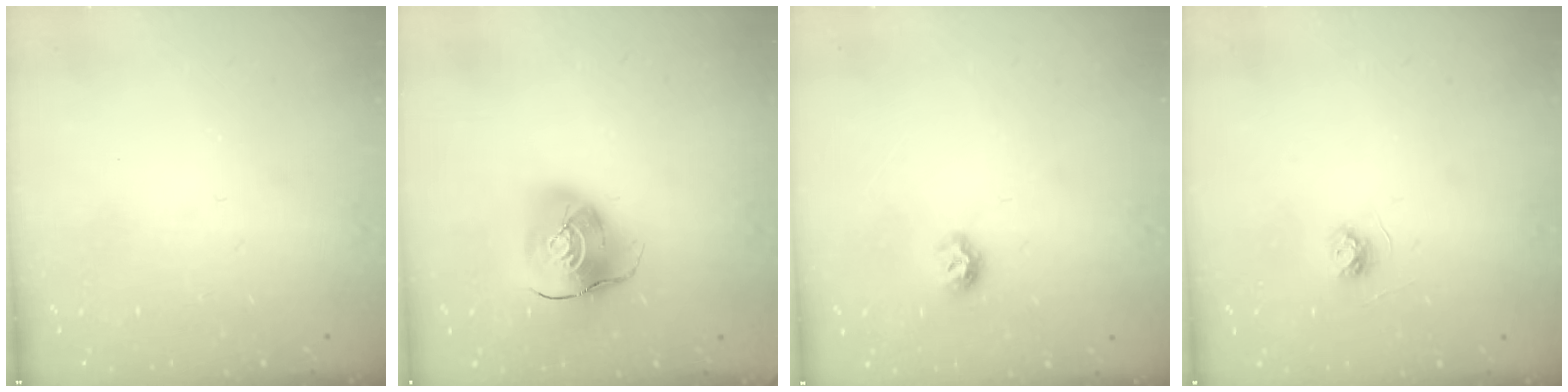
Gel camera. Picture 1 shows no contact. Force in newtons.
{"total": 10.6, "press": 10.5, "slide": 1.5}
{"total": 6.0, "press": 5.9, "slide": 0.8}
{"total": 3.7, "press": 3.6, "slide": 0.4}